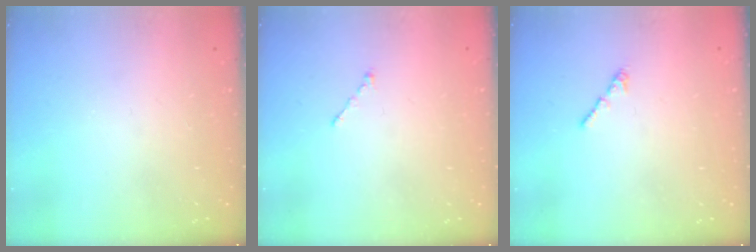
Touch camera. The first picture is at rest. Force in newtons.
{"total": 0.7, "press": 0.7, "slide": 0.2}
{"total": 0.7, "press": 0.6, "slide": 0.4}